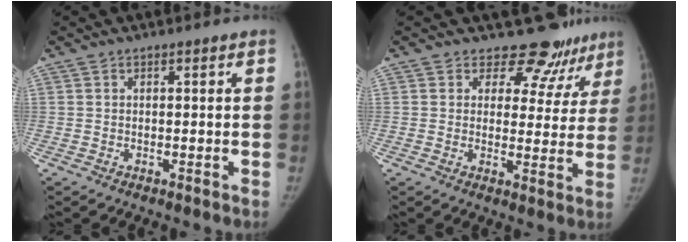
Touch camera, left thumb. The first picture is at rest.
{"total": 10.8, "force": [9.2, 5.7, 0.5], "torque": [0.049, -0.057, 0.088]}